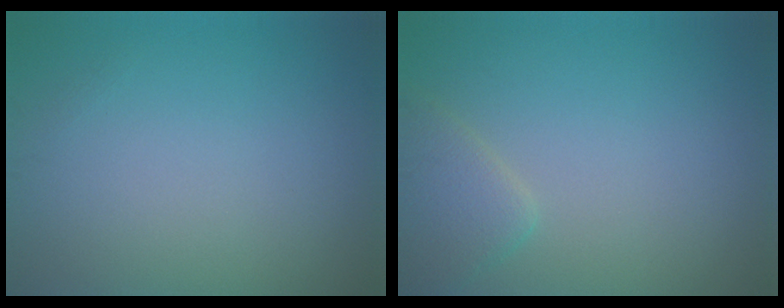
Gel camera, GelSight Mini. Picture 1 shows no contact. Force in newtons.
{"total": 2.4, "press": 2.4, "slide": 0.2}